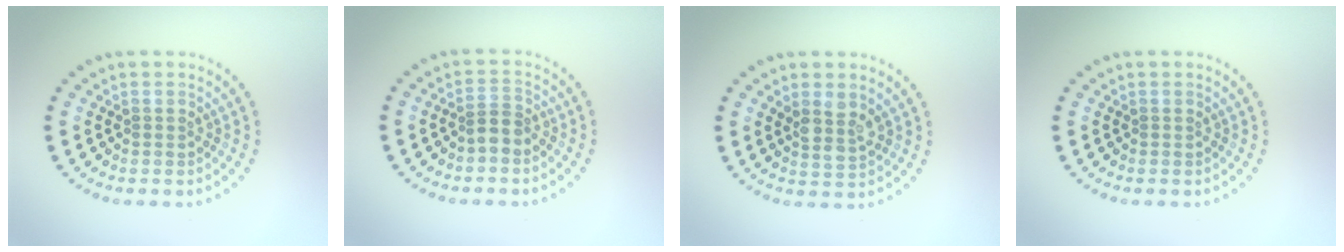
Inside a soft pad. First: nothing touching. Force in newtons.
{"total": 1.5, "press": 1.1, "slide": 1.0}
{"total": 2.3, "press": 2.0, "slide": 1.1}
{"total": 0.0}